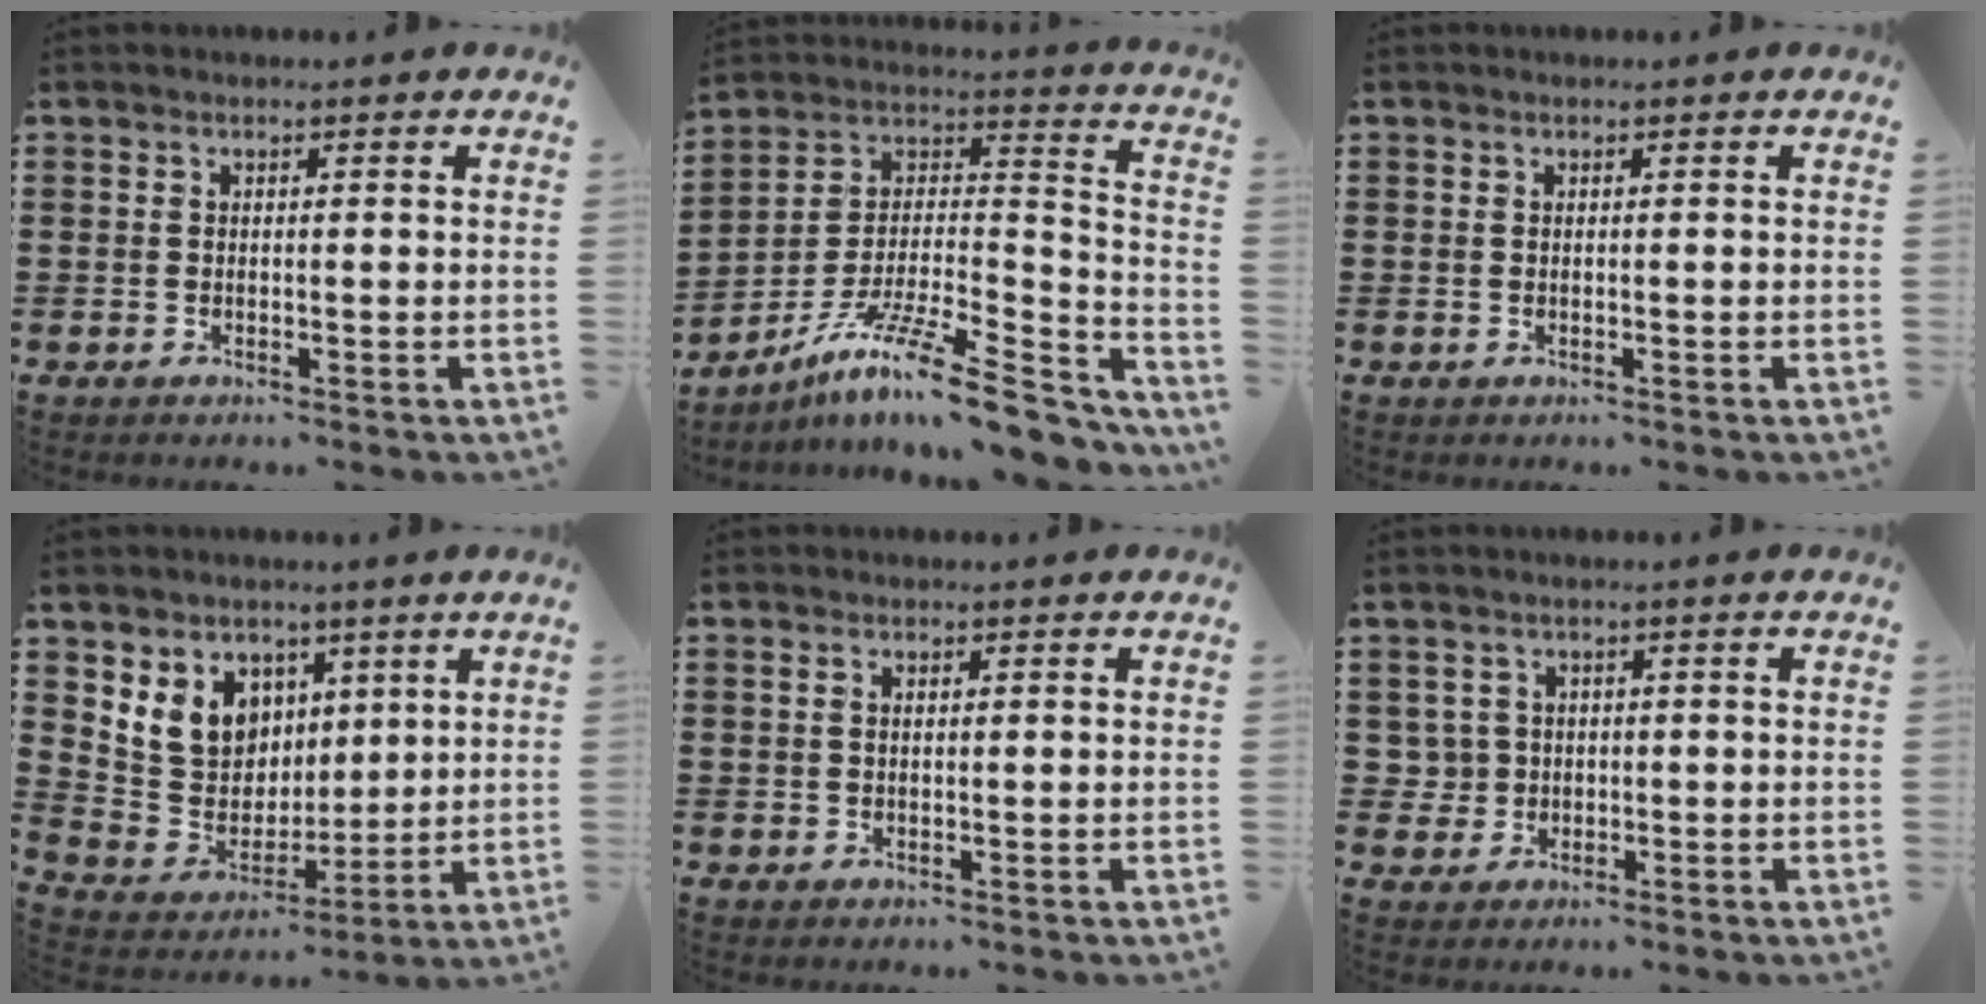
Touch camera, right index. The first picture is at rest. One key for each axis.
{"total": 15.4, "fx": -11.3, "fy": 2.6, "fz": 10.1, "tx": -0.175, "ty": 0.026, "tz": -0.199}
{"total": 0.0}
{"total": 9.1, "fx": 4.1, "fy": 7.9, "fz": 1.6, "tx": -0.075, "ty": -0.027, "tz": 0.084}
{"total": 0.9, "fx": 0.3, "fy": 0.5, "fz": 0.7, "tx": -0.014, "ty": 0.004, "tz": 0.005}
{"total": 2.6, "fx": -0.1, "fy": 2.5, "fz": 0.4, "tx": -0.020, "ty": 0.009, "tz": -0.005}